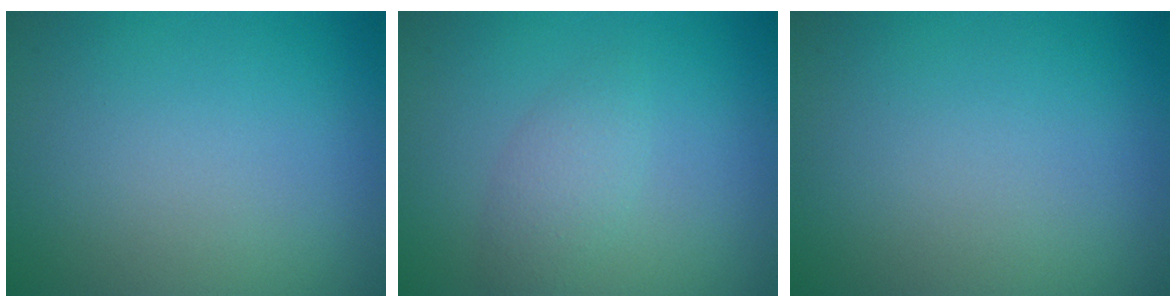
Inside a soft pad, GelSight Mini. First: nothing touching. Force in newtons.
{"total": 2.0, "press": 2.0, "slide": 0.1}
{"total": 0.0}